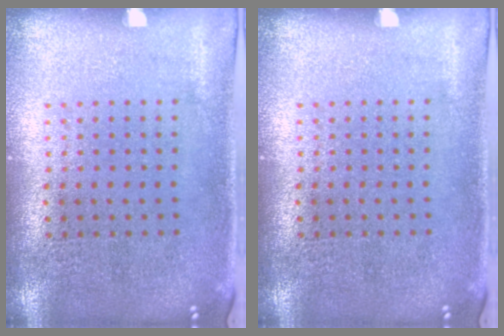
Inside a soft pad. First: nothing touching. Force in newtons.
{"total": 0.0}